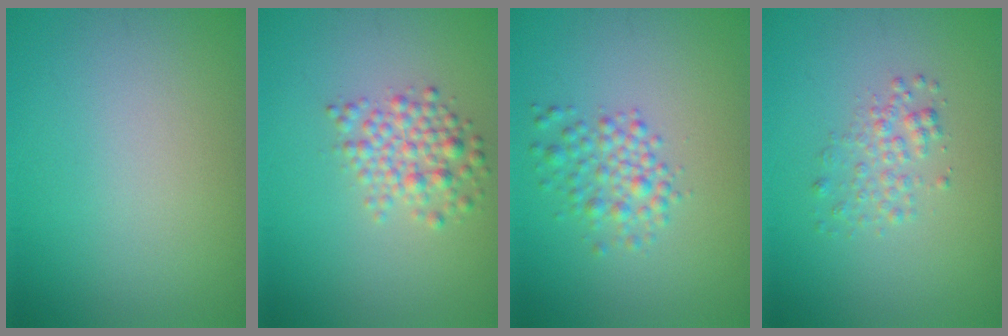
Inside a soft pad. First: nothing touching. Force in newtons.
{"total": 3.0, "press": 3.0, "slide": 0.2}
{"total": 2.6, "press": 2.6, "slide": 0.1}
{"total": 1.8, "press": 1.8, "slide": 0.1}